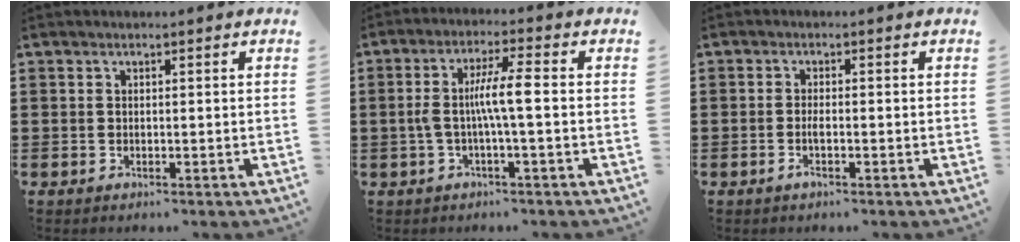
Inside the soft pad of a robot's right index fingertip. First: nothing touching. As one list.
[{"total": 6.3, "force": [-0.5, 0.6, 6.3], "torque": [-0.130, -0.004, -0.020]}, {"total": 1.5, "force": [-0.7, 0.3, 1.3], "torque": [-0.024, 0.000, -0.013]}]